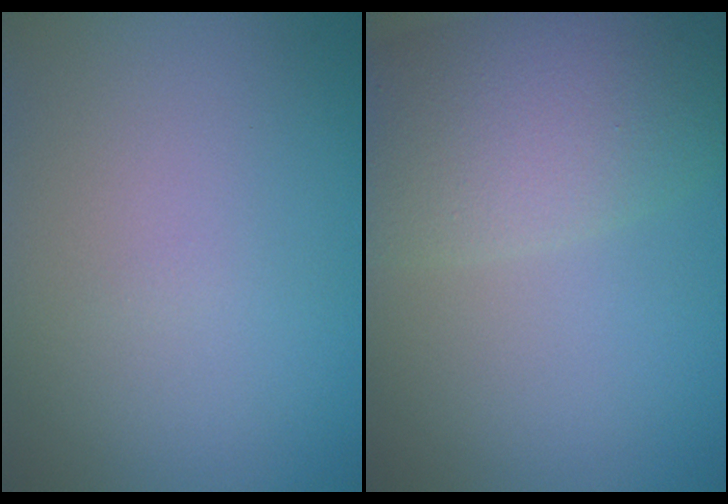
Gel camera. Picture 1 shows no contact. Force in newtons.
{"total": 7.3, "press": 7.3, "slide": 0.2}